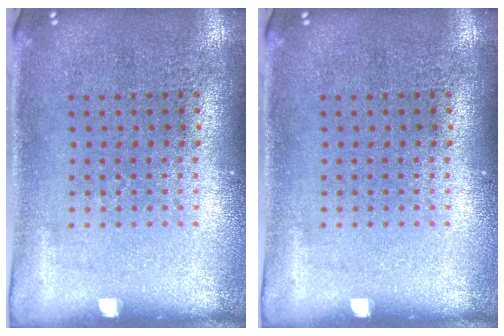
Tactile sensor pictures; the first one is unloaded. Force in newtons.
{"total": 0.0}